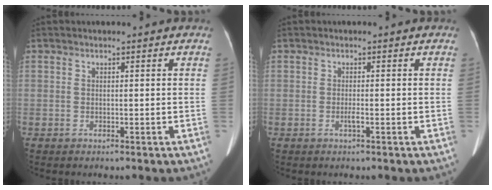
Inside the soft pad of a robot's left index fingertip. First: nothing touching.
{"total": 0.9, "force": [-0.4, 0.0, 0.8], "torque": [-0.020, -0.001, -0.005]}